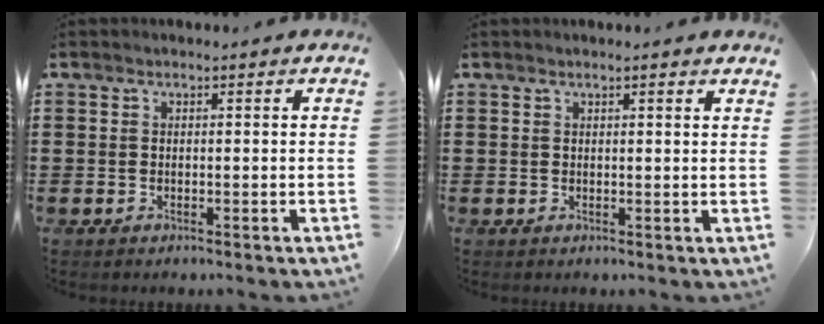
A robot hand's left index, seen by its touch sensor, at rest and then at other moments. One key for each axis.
{"total": 1.0, "fx": 0.8, "fy": -0.1, "fz": 0.7, "tx": -0.015, "ty": -0.002, "tz": 0.014}